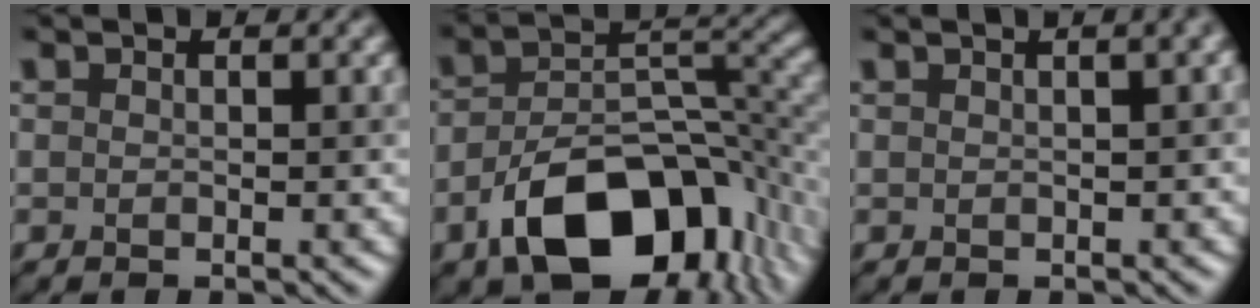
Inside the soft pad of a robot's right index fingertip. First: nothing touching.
{"total": 12.1, "force": [-5.7, 7.1, 8.0], "torque": [-0.128, -0.007, -0.091]}
{"total": 2.8, "force": [0.9, 1.0, 2.4], "torque": [-0.010, 0.011, 0.002]}